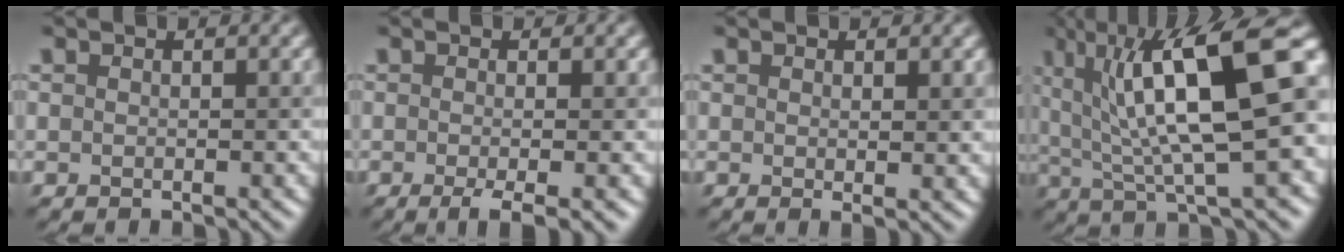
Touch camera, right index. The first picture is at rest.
{"total": 3.4, "force": [-1.1, 0.8, 3.0], "torque": [-0.049, -0.008, -0.023]}
{"total": 1.2, "force": [0.4, 0.2, 1.1], "torque": [-0.017, -0.005, 0.006]}
{"total": 14.3, "force": [4.3, 4.2, 12.9], "torque": [-0.204, 0.013, 0.067]}